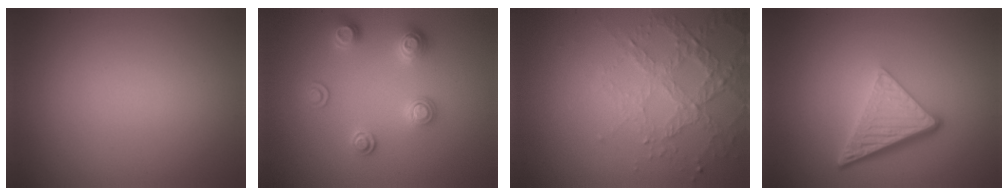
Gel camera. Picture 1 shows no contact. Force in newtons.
{"total": 2.7, "press": 2.6, "slide": 0.3}
{"total": 4.2, "press": 3.2, "slide": 2.8}
{"total": 4.9, "press": 3.5, "slide": 3.5}